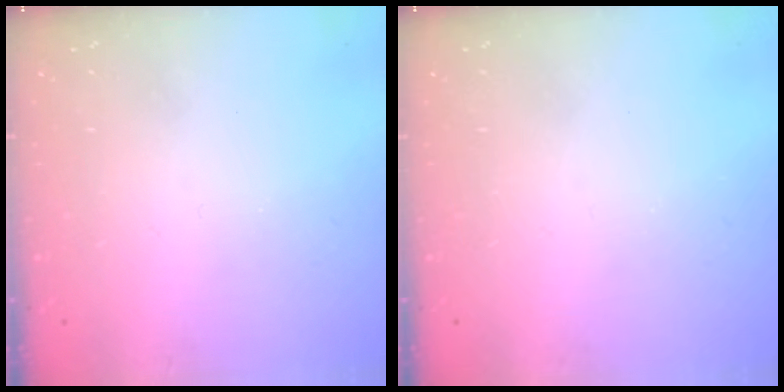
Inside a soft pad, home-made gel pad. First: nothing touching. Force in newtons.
{"total": 0.0}